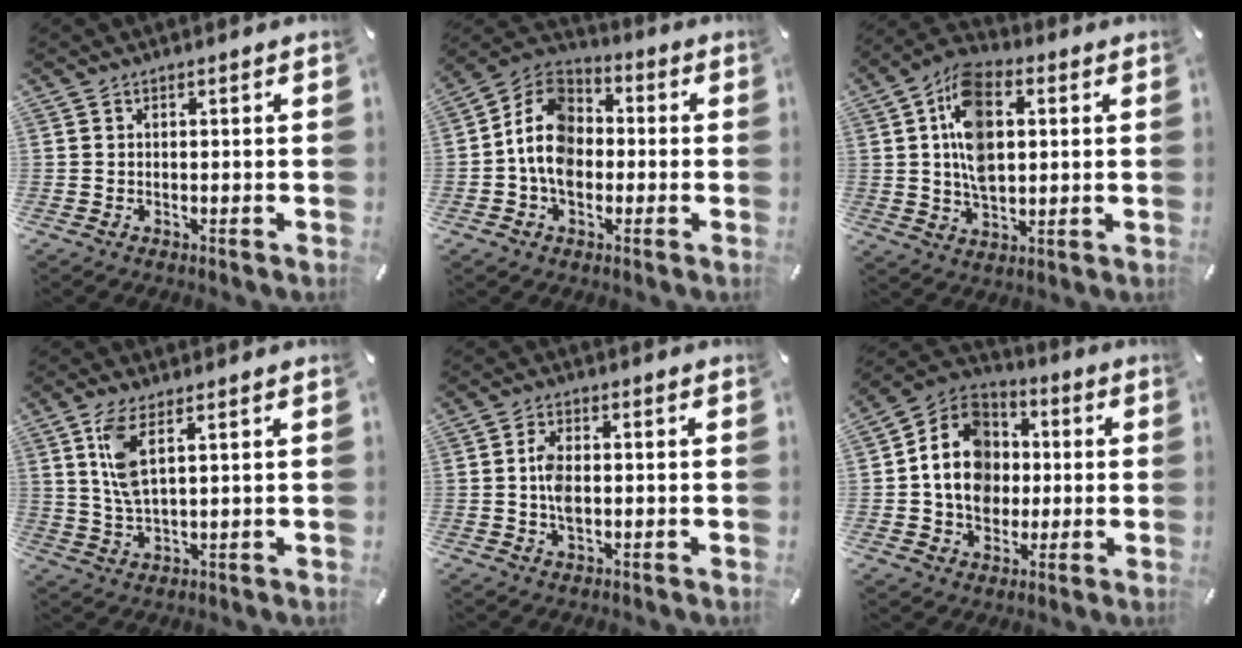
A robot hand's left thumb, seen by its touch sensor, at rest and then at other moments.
{"total": 11.5, "force": [-2.3, 9.1, 6.7], "torque": [-0.156, 0.024, -0.046]}
{"total": 13.8, "force": [2.8, 8.8, 10.3], "torque": [-0.200, 0.006, 0.048]}
{"total": 7.6, "force": [3.2, 2.8, 6.2], "torque": [-0.138, 0.000, 0.057]}
{"total": 5.0, "force": [-0.2, 2.9, 4.1], "torque": [-0.091, 0.002, -0.007]}
{"total": 14.1, "force": [-0.4, 12.4, 6.6], "torque": [-0.141, 0.013, -0.007]}